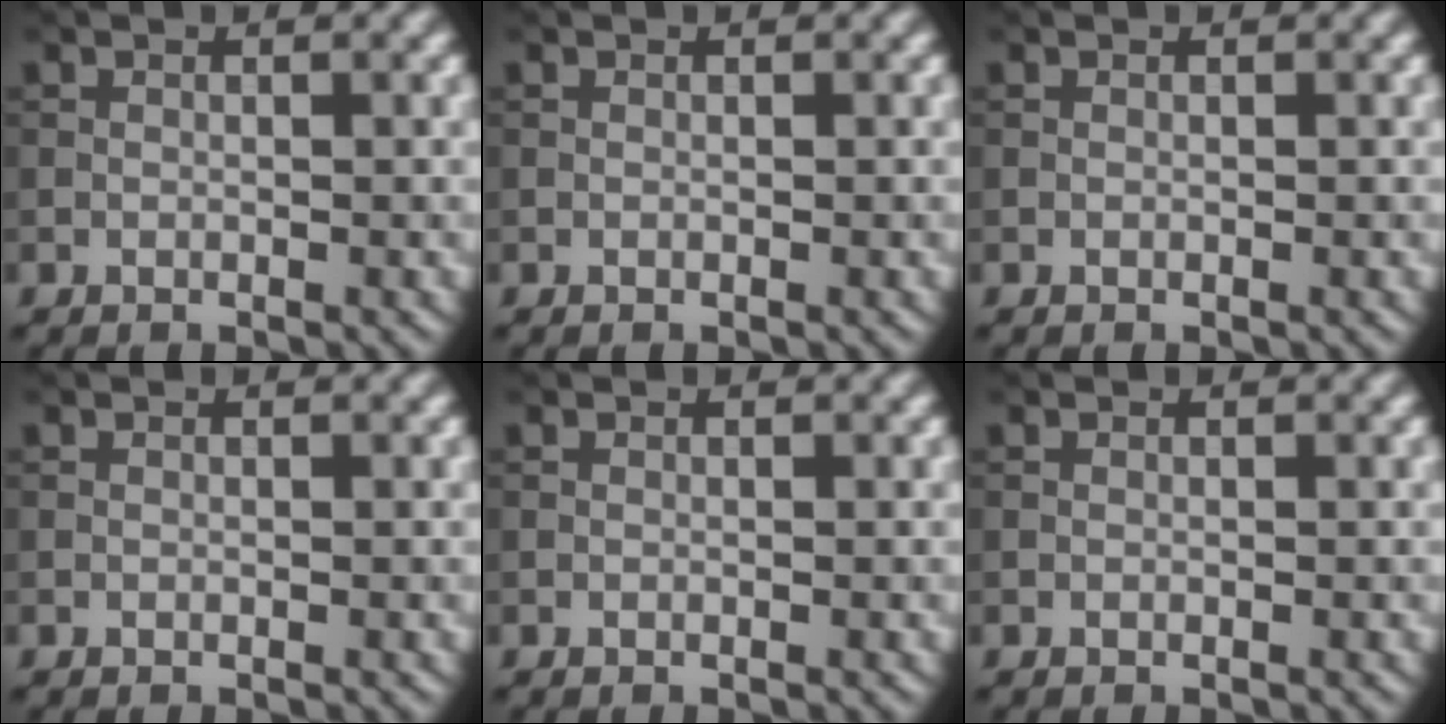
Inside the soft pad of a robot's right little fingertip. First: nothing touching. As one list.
[{"total": 0.0}, {"total": 0.0}, {"total": 0.0}, {"total": 0.0}, {"total": 0.0}]